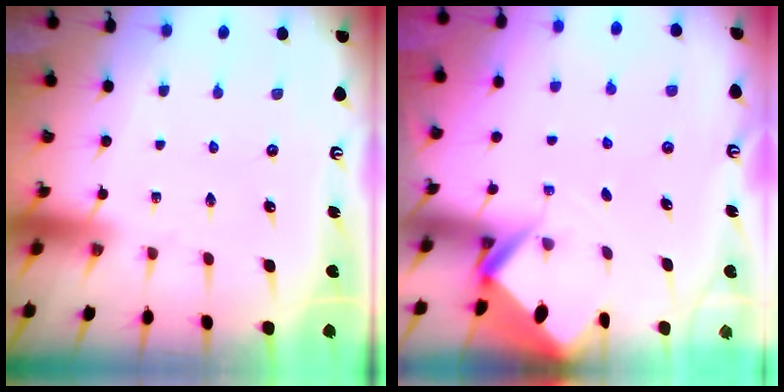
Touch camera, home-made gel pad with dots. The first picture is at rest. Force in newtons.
{"total": 2.8, "press": 2.8, "slide": 0.1}